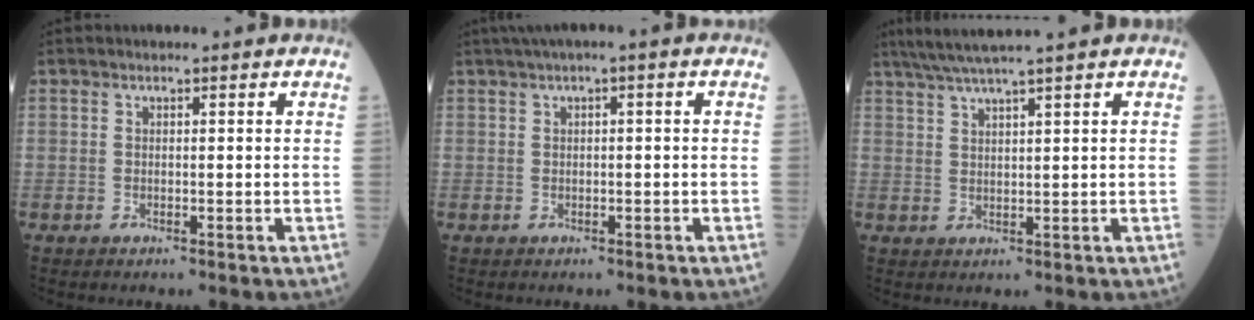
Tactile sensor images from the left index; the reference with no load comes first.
{"total": 2.1, "force": [0.7, 0.1, 2.0], "torque": [-0.038, 0.017, 0.015]}
{"total": 7.3, "force": [6.0, -1.2, 4.0], "torque": [-0.066, 0.023, 0.101]}